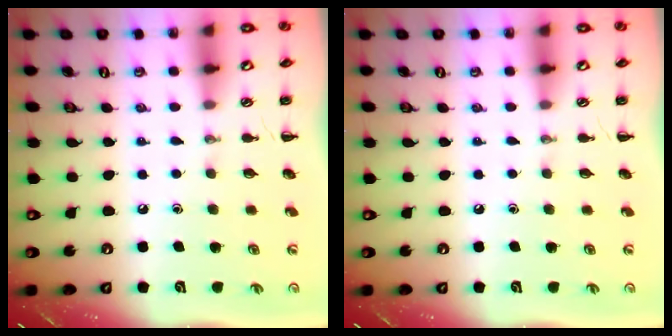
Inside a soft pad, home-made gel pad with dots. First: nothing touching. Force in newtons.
{"total": 0.0}